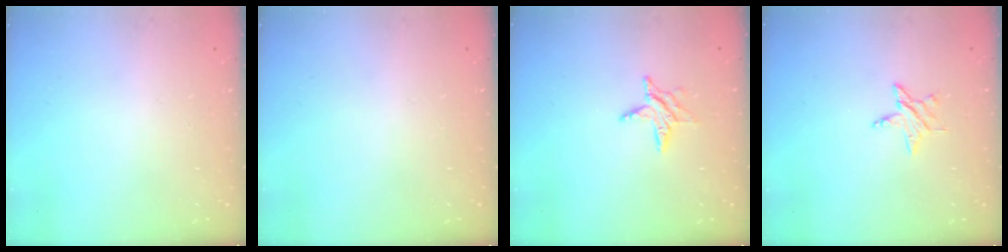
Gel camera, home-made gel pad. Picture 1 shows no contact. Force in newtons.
{"total": 0.0}
{"total": 6.3, "press": 6.3, "slide": 0.5}
{"total": 4.2, "press": 4.2, "slide": 0.4}